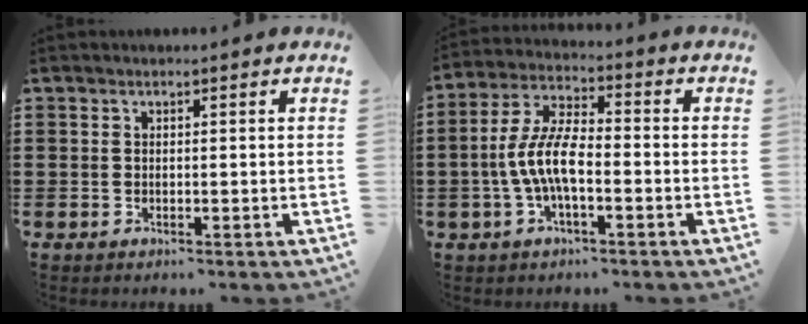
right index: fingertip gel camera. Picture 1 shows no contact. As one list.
[{"total": 8.2, "force": [-2.1, 2.9, 7.4], "torque": [-0.174, -0.011, -0.047]}]